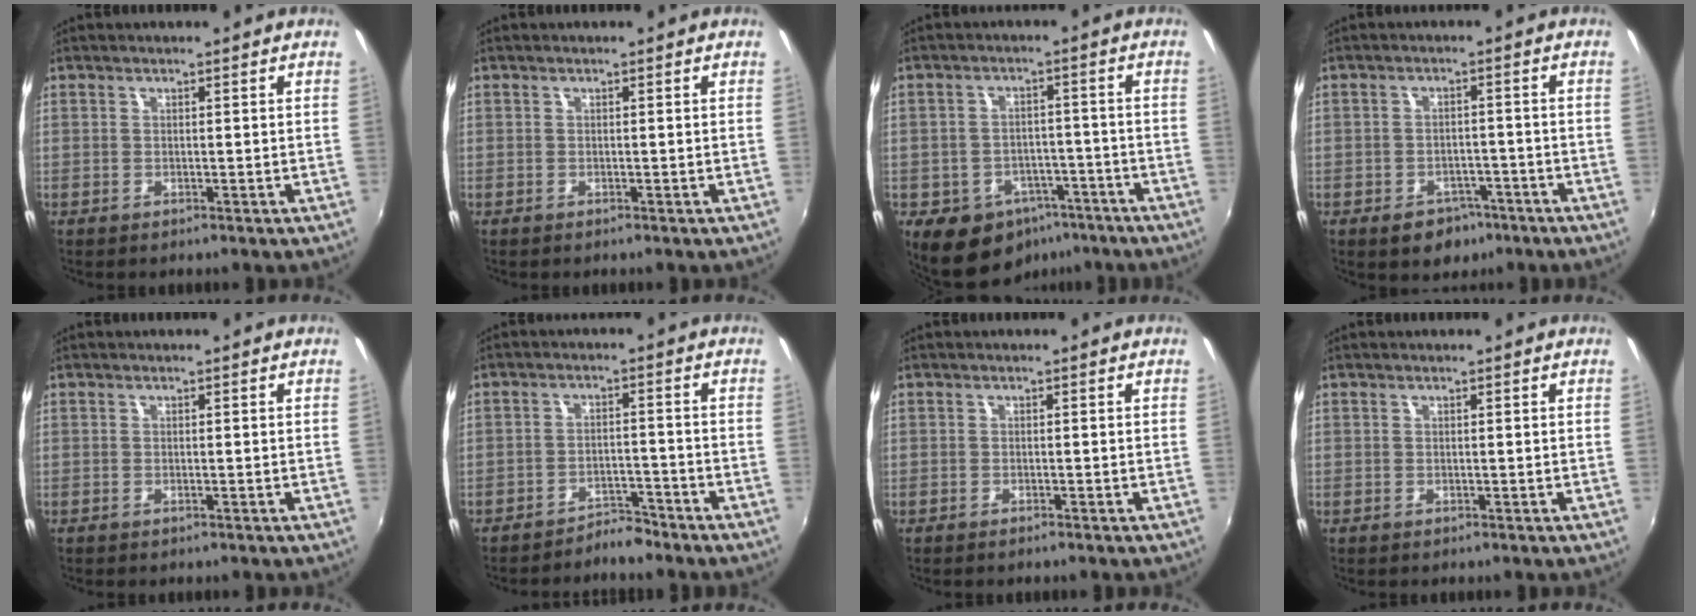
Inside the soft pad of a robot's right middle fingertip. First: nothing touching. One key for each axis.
{"total": 0.0}
{"total": 11.6, "fx": -6.9, "fy": 8.3, "fz": 4.3, "tx": -0.099, "ty": 0.011, "tz": -0.078}
{"total": 6.3, "fx": -4.0, "fy": 4.3, "fz": 2.3, "tx": -0.054, "ty": 0.002, "tz": -0.045}
{"total": 0.0}
{"total": 4.1, "fx": -3.9, "fy": 1.0, "fz": 0.7, "tx": -0.025, "ty": 0.006, "tz": -0.061}
{"total": 0.6, "fx": -0.6, "fy": 0.0, "fz": 0.2, "tx": -0.005, "ty": -0.003, "tz": -0.013}
{"total": 0.0}